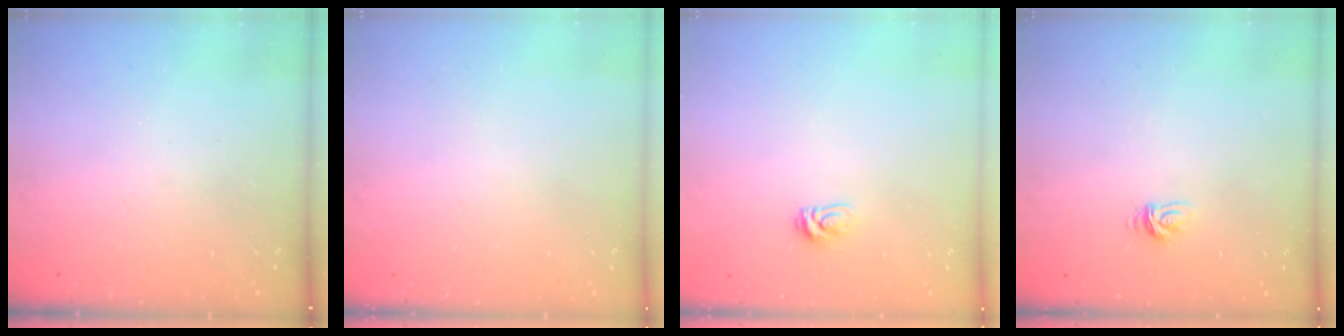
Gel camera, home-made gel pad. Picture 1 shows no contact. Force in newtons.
{"total": 0.0}
{"total": 3.9, "press": 3.8, "slide": 0.4}
{"total": 3.7, "press": 3.7, "slide": 0.4}